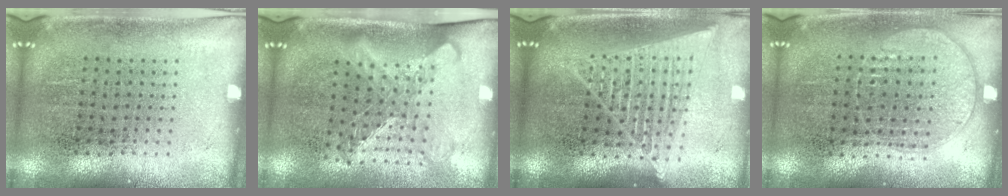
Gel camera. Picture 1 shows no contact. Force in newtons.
{"total": 1.6, "press": 1.3, "slide": 0.9}
{"total": 1.8, "press": 1.6, "slide": 0.8}
{"total": 1.0, "press": 0.9, "slide": 0.4}